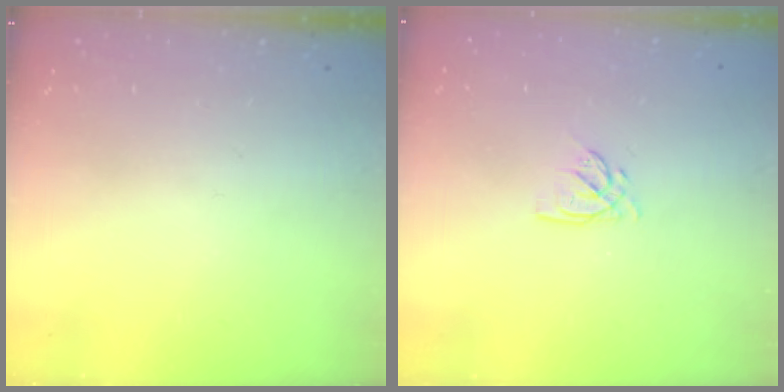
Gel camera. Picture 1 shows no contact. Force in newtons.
{"total": 2.8, "press": 2.8, "slide": 0.1}